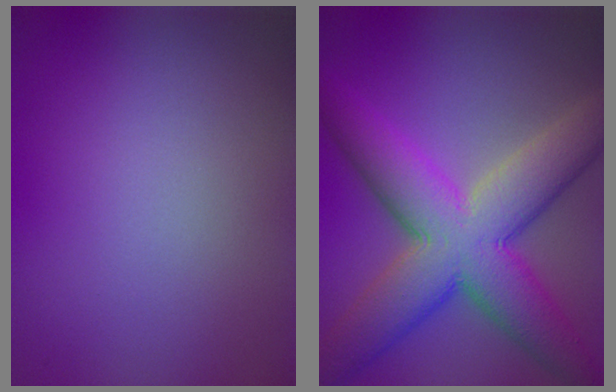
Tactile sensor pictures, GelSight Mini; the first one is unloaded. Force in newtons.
{"total": 11.0, "press": 11.0, "slide": 0.5}